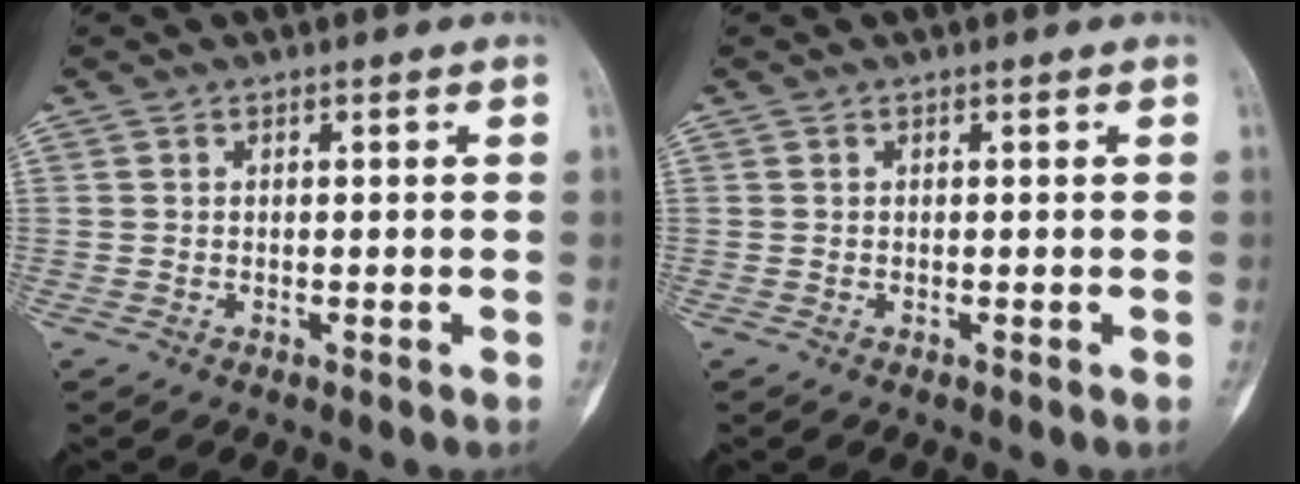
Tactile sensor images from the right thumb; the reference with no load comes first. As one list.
[{"total": 0.0}]